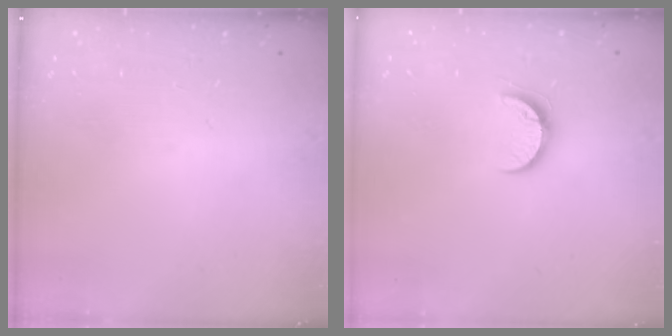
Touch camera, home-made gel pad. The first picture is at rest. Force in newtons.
{"total": 7.7, "press": 7.6, "slide": 0.6}